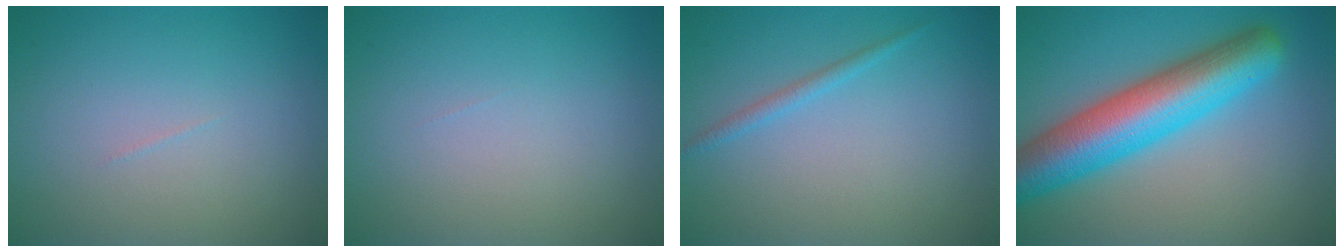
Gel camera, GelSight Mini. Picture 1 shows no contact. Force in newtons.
{"total": 0.0}
{"total": 1.1, "press": 1.1, "slide": 0.1}
{"total": 9.4, "press": 9.4, "slide": 0.3}